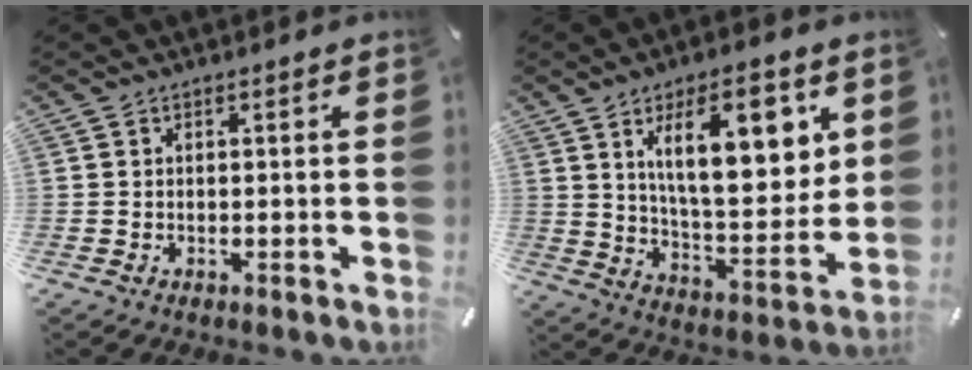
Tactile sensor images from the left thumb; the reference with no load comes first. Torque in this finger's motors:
{"motor_torque": [2.64, 2.37, 1.52, -1.25, 0.41]}